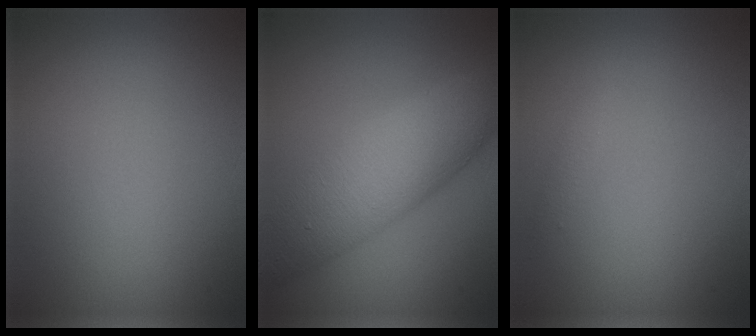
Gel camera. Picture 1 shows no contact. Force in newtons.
{"total": 8.9, "press": 8.9, "slide": 0.2}
{"total": 0.8, "press": 0.8, "slide": 0.0}